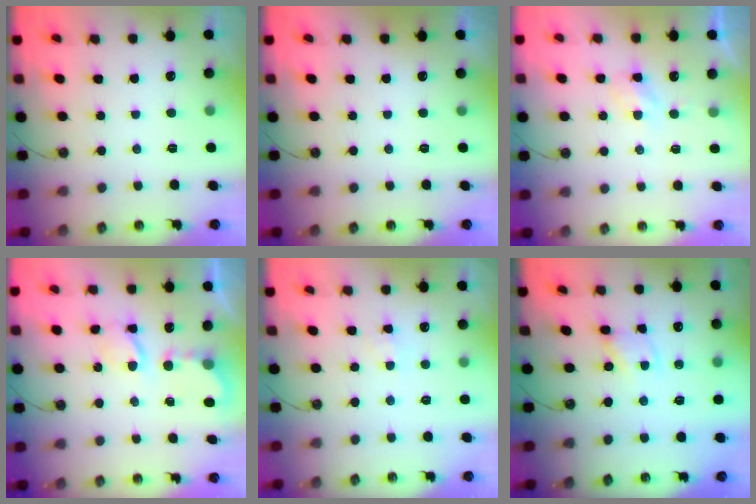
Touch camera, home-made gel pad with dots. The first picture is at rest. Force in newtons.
{"total": 0.0}
{"total": 4.4, "press": 4.4, "slide": 0.5}
{"total": 5.0, "press": 5.0, "slide": 0.1}
{"total": 2.5, "press": 2.4, "slide": 0.4}
{"total": 1.4, "press": 1.4, "slide": 0.2}